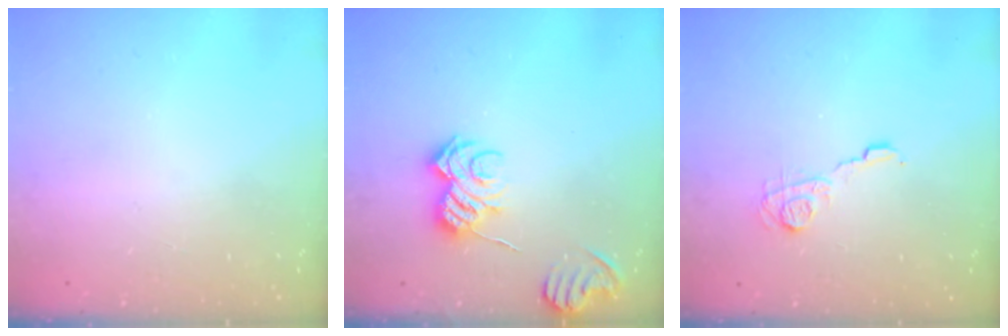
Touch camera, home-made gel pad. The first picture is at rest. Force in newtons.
{"total": 8.0, "press": 7.9, "slide": 0.8}
{"total": 7.8, "press": 7.8, "slide": 0.1}